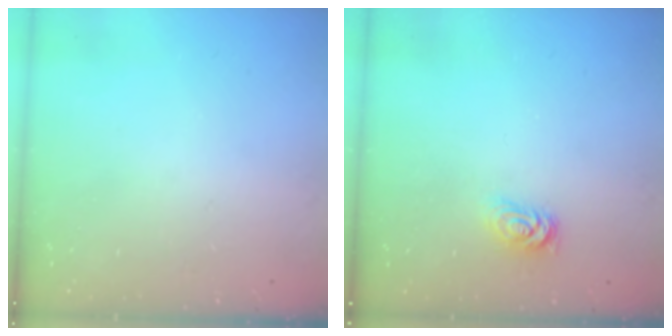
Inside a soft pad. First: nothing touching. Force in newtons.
{"total": 2.8, "press": 2.8, "slide": 0.4}